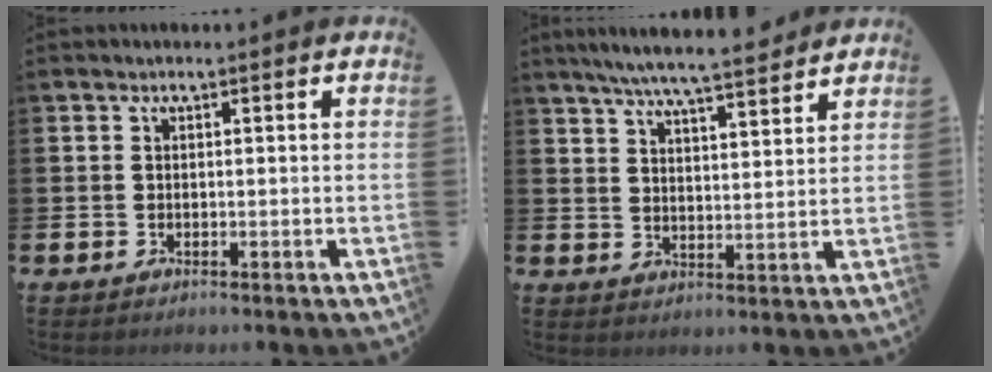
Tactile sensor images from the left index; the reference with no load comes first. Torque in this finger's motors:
{"motor_torque": [1.03, -1.11, 0.76, 0.21]}